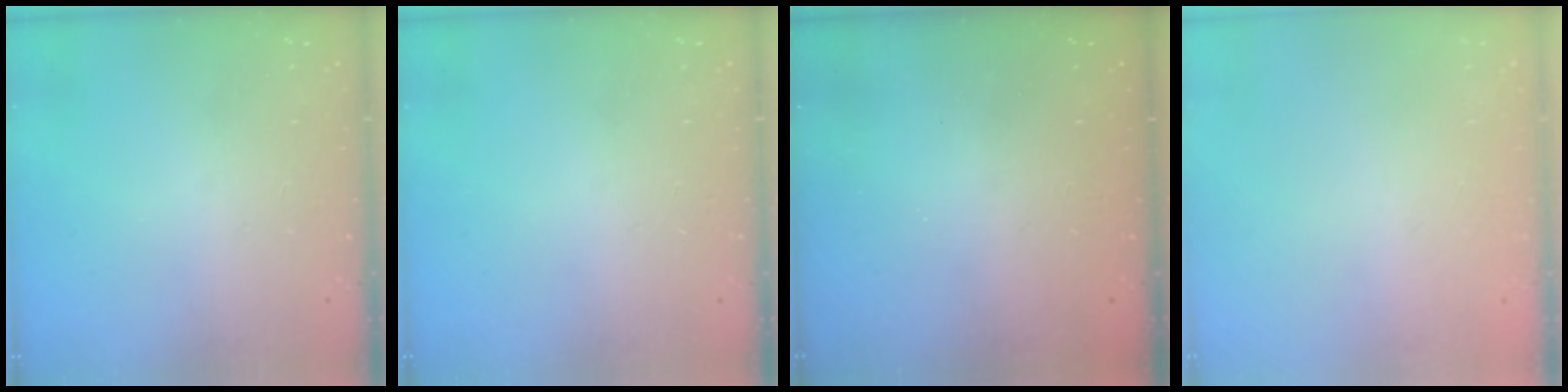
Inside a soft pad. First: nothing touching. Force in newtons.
{"total": 0.0}
{"total": 2.5, "press": 2.4, "slide": 0.8}
{"total": 2.7, "press": 2.6, "slide": 0.8}